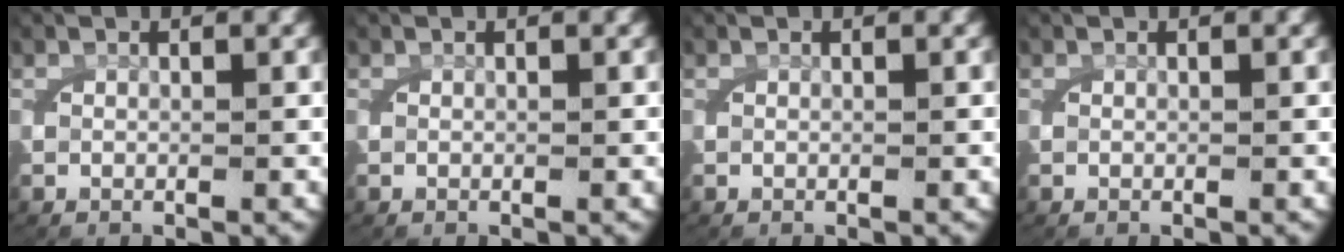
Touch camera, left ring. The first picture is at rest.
{"total": 0.0}
{"total": 0.0}
{"total": 0.0}